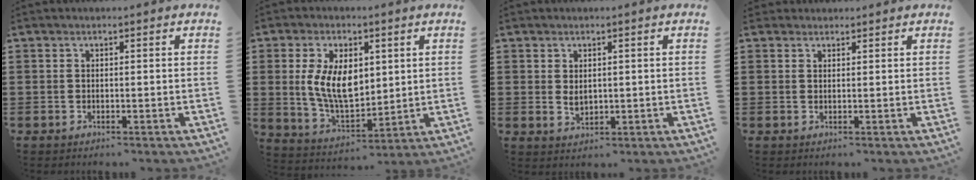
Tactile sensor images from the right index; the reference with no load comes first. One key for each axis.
{"total": 9.2, "fx": 1.5, "fy": 5.4, "fz": 7.4, "tx": -0.153, "ty": 0.006, "tz": 0.026}
{"total": 1.8, "fx": 0.4, "fy": 1.2, "fz": 1.3, "tx": -0.026, "ty": 0.004, "tz": 0.007}
{"total": 1.2, "fx": 1.1, "fy": 0.5, "fz": -0.2, "tx": 0.000, "ty": 0.001, "tz": 0.023}